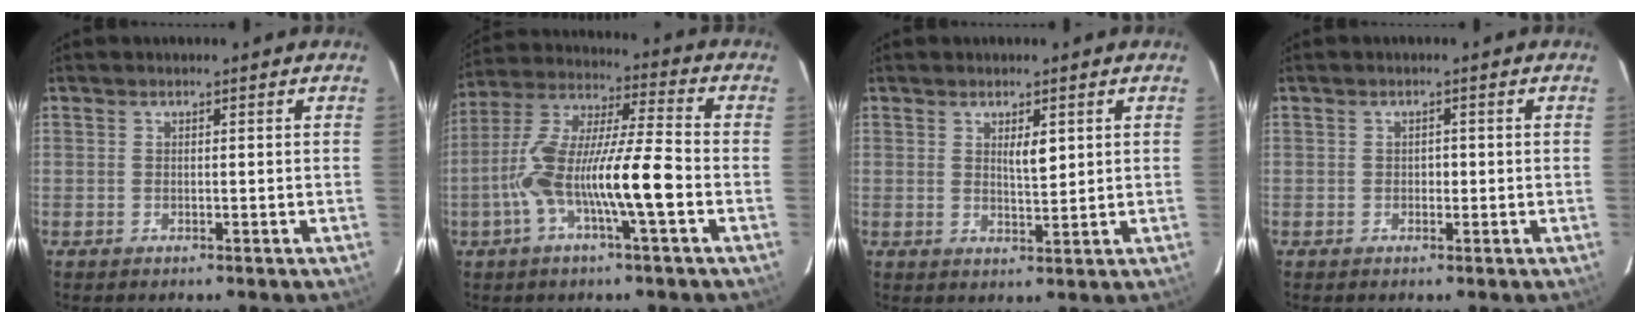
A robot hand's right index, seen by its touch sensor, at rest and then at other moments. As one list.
[{"total": 14.4, "force": [-4.2, 1.3, 13.7], "torque": [-0.271, 0.014, -0.081]}, {"total": 2.9, "force": [1.1, 0.8, 2.5], "torque": [-0.044, -0.004, 0.021]}, {"total": 1.0, "force": [-0.2, 0.7, 0.7], "torque": [-0.008, 0.003, -0.003]}]